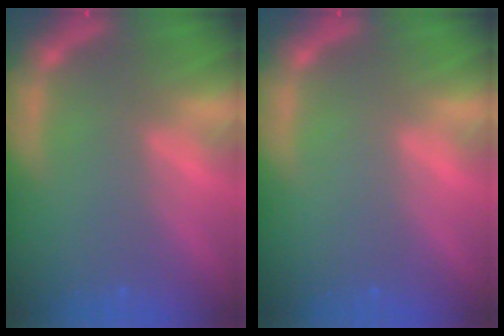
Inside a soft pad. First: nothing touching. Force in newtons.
{"total": 0.0}